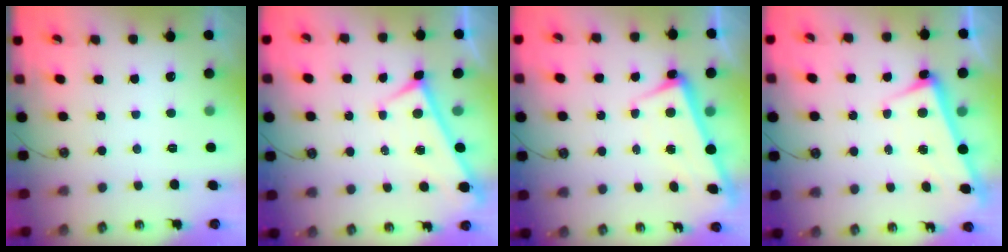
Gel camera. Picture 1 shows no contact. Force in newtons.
{"total": 0.0}
{"total": 2.2, "press": 2.1, "slide": 0.5}
{"total": 2.4, "press": 2.3, "slide": 0.7}